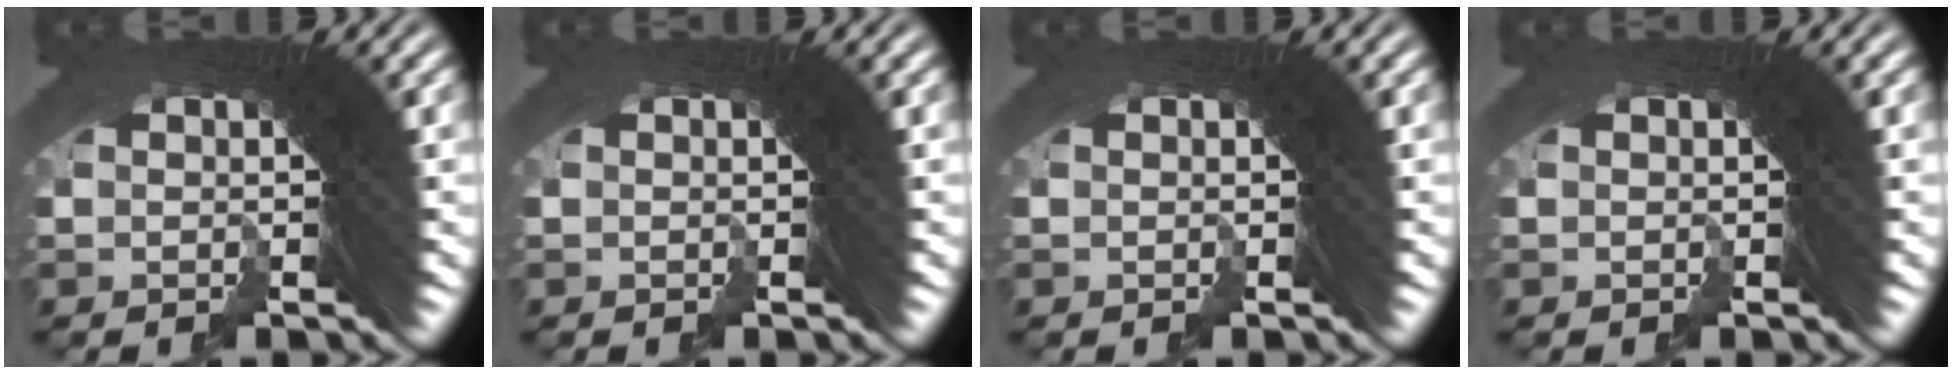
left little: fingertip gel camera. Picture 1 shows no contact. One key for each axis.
{"total": 0.0}
{"total": 0.0}
{"total": 0.0}